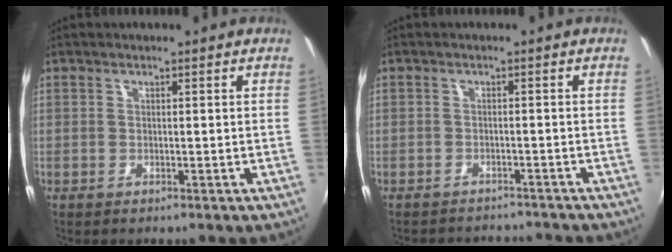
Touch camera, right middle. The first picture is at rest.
{"total": 5.5, "force": [-5.0, 2.2, 0.8], "torque": [-0.026, 0.008, -0.070]}